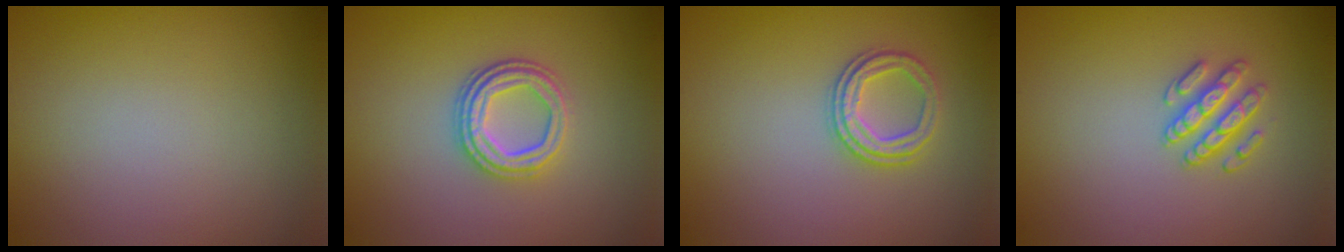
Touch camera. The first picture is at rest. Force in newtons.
{"total": 3.6, "press": 3.0, "slide": 2.0}
{"total": 2.5, "press": 2.4, "slide": 0.9}
{"total": 2.4, "press": 2.3, "slide": 0.6}